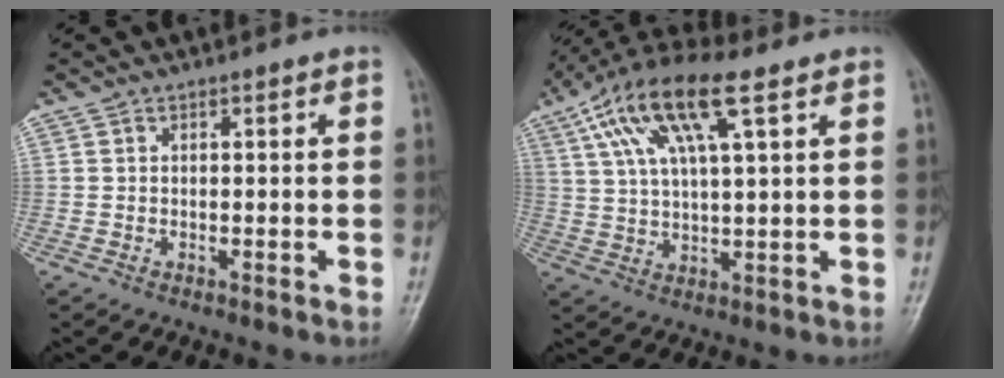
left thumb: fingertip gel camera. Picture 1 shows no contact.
{"total": 14.9, "force": [7.0, 4.7, 12.4], "torque": [-0.241, 0.011, 0.126]}